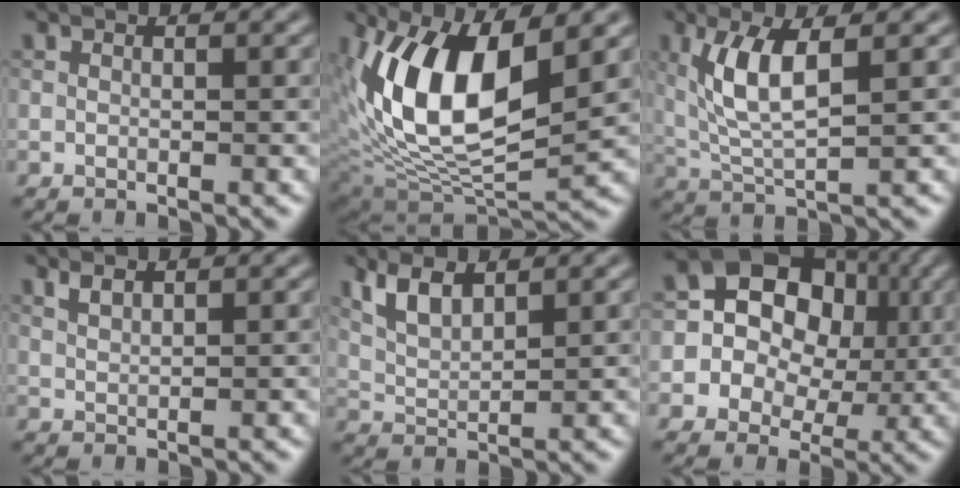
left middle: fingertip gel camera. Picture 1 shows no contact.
{"total": 11.3, "force": [3.1, 5.2, 9.6], "torque": [-0.182, -0.010, 0.059]}
{"total": 5.1, "force": [1.4, 1.4, 4.7], "torque": [-0.103, 0.002, 0.032]}
{"total": 1.0, "force": [0.8, 0.2, 0.5], "torque": [-0.015, 0.001, 0.017]}
{"total": 3.2, "force": [2.0, 1.2, 2.1], "torque": [-0.052, -0.003, 0.044]}
{"total": 12.9, "force": [2.2, 11.6, 5.3], "torque": [-0.111, 0.046, 0.014]}